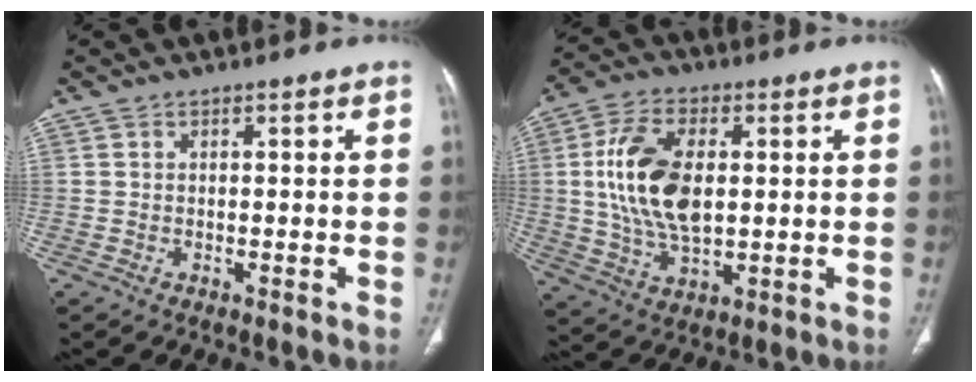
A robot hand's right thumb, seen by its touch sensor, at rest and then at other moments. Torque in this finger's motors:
{"motor_torque": [2.23, 2.07, 1.75, -0.74, 0.15]}